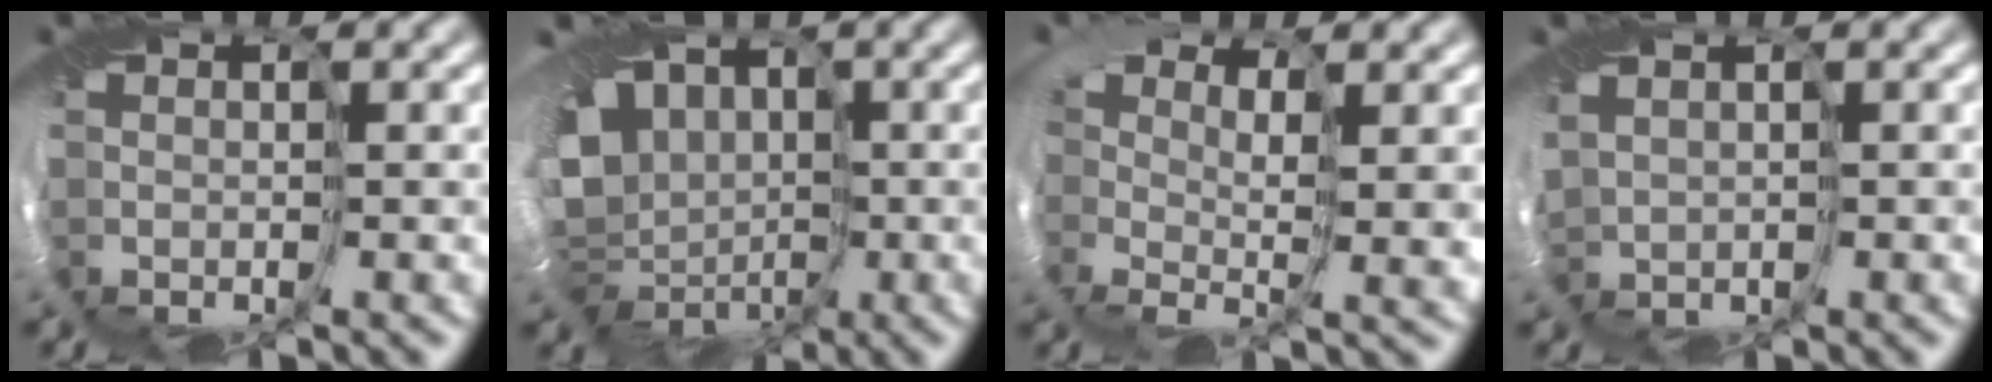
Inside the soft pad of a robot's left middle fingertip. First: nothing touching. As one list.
[{"total": 8.4, "force": [-0.5, 6.9, 4.8], "torque": [-0.067, -0.029, -0.008]}, {"total": 1.8, "force": [0.8, -0.1, 1.6], "torque": [-0.017, -0.012, 0.007]}, {"total": 1.0, "force": [-0.6, 0.7, 0.4], "torque": [-0.004, -0.010, -0.015]}]